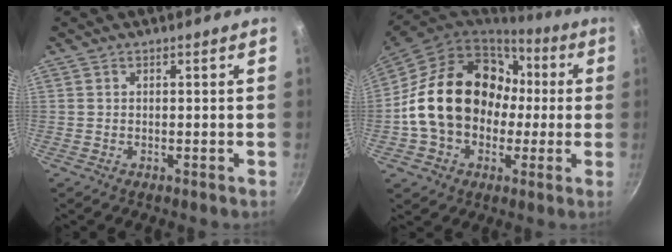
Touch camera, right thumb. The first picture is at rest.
{"total": 22.0, "force": [0.5, 17.1, 13.8], "torque": [-0.215, 0.055, 0.018]}